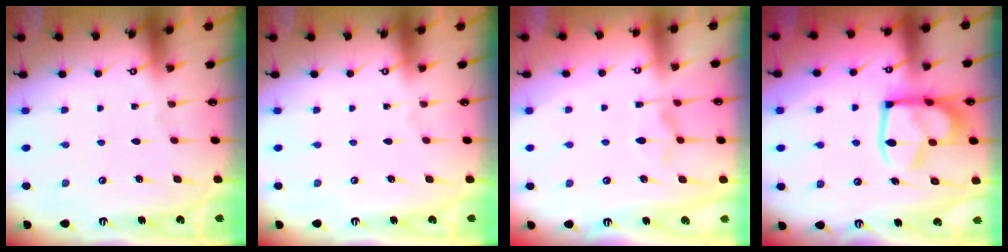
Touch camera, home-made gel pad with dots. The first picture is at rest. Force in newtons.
{"total": 0.0}
{"total": 2.3, "press": 2.0, "slide": 1.2}
{"total": 15.1, "press": 15.0, "slide": 1.7}